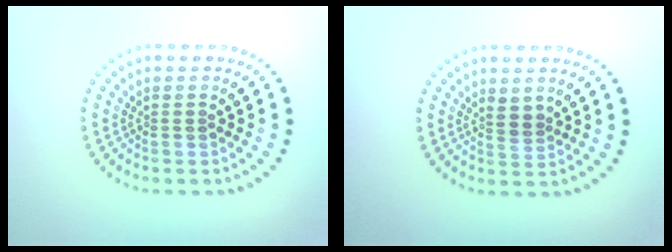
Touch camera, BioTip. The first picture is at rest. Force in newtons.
{"total": 1.4, "press": 1.2, "slide": 0.7}